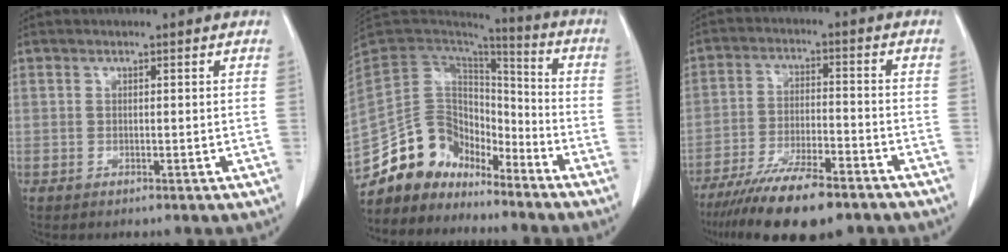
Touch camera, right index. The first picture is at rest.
{"total": 13.1, "force": [-11.2, 6.1, 3.2], "torque": [-0.053, 0.065, -0.208]}
{"total": 14.5, "force": [-11.1, 3.1, 8.8], "torque": [-0.160, -0.027, -0.185]}